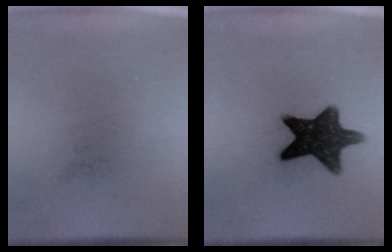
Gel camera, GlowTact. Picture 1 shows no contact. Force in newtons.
{"total": 12.2}